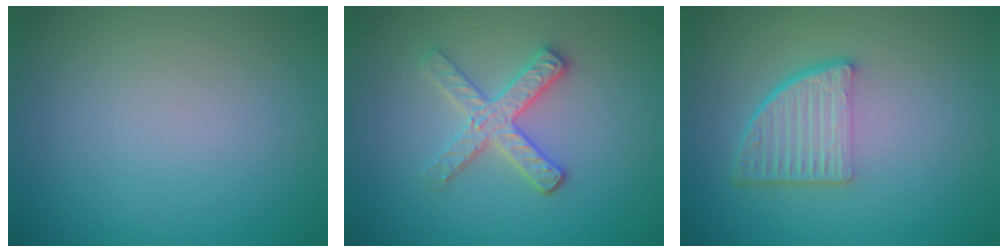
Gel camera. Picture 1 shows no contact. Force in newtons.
{"total": 3.4, "press": 3.0, "slide": 1.6}
{"total": 4.7, "press": 3.3, "slide": 3.3}